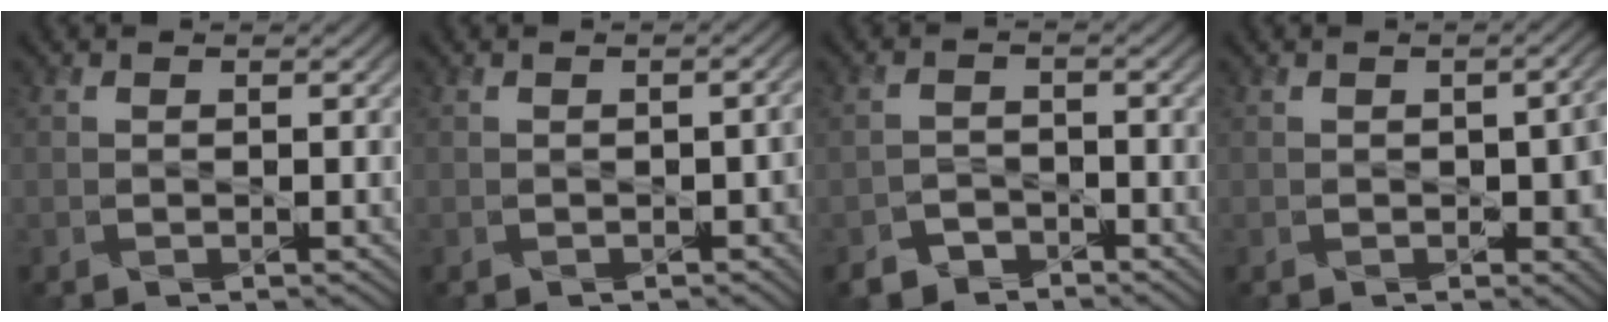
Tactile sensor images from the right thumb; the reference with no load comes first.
{"total": 2.1, "force": [-0.6, 0.9, 1.8], "torque": [-0.026, -0.001, -0.006]}
{"total": 3.5, "force": [-3.0, 1.7, 0.3], "torque": [-0.001, -0.007, -0.060]}
{"total": 5.1, "force": [-0.8, 2.9, 4.1], "torque": [-0.051, -0.012, 0.000]}